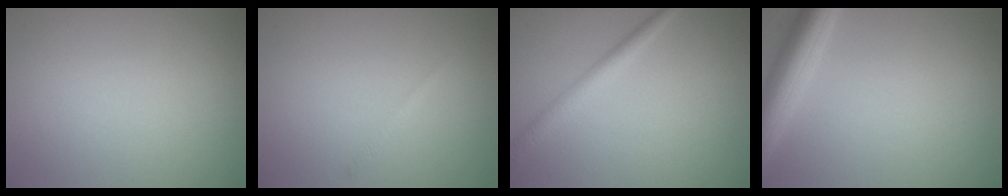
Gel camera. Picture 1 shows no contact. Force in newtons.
{"total": 0.6, "press": 0.6, "slide": 0.0}
{"total": 2.2, "press": 2.2, "slide": 0.1}
{"total": 5.1, "press": 5.1, "slide": 0.3}